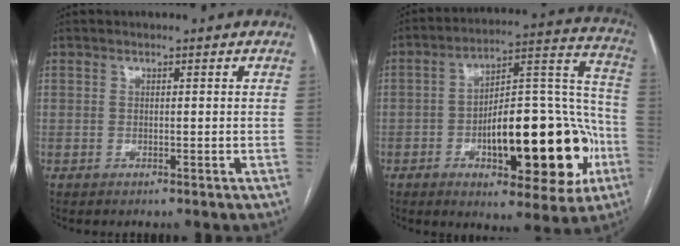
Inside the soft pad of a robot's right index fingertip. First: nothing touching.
{"total": 23.5, "force": [-7.1, 8.2, 20.9], "torque": [-0.260, 0.035, -0.089]}